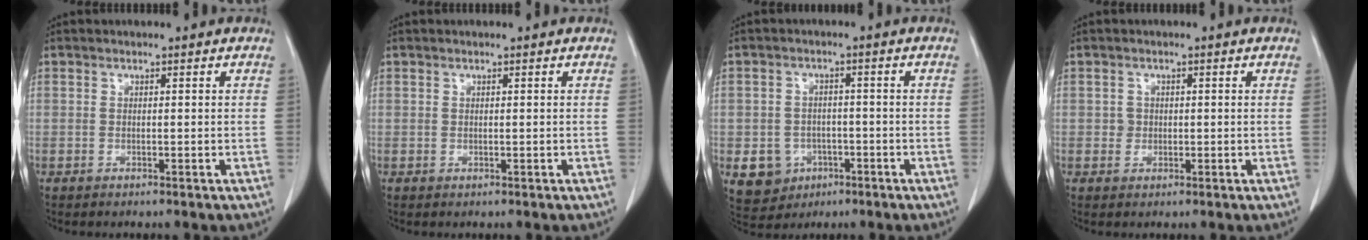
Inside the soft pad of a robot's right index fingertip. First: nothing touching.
{"total": 0.0}
{"total": 6.1, "force": [-2.2, 5.4, 1.6], "torque": [-0.023, 0.006, -0.023]}
{"total": 1.3, "force": [0.0, 1.3, 0.2], "torque": [-0.001, 0.003, 0.002]}